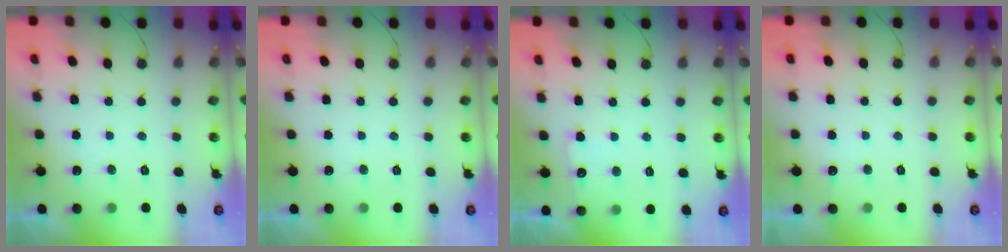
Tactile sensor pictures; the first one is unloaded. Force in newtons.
{"total": 0.0}
{"total": 6.0, "press": 5.9, "slide": 0.4}
{"total": 2.9, "press": 2.9, "slide": 0.4}